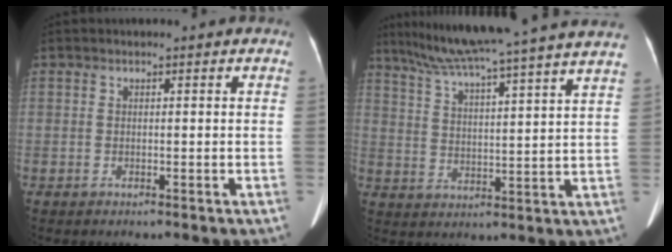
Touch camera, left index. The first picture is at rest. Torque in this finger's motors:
{"motor_torque": [0.69, -1.10, 0.12, 0.13]}